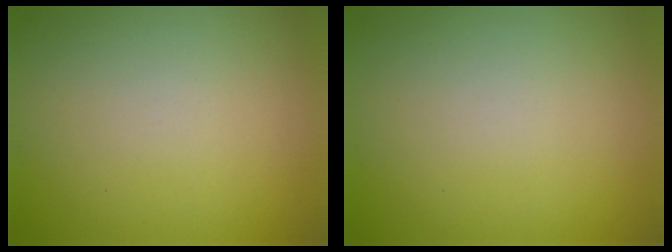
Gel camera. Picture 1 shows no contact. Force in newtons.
{"total": 0.0}